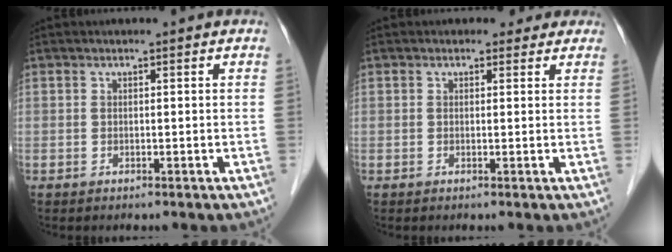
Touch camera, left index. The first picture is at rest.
{"total": 1.8, "force": [1.2, 1.3, 0.1], "torque": [0.002, 0.003, 0.006]}